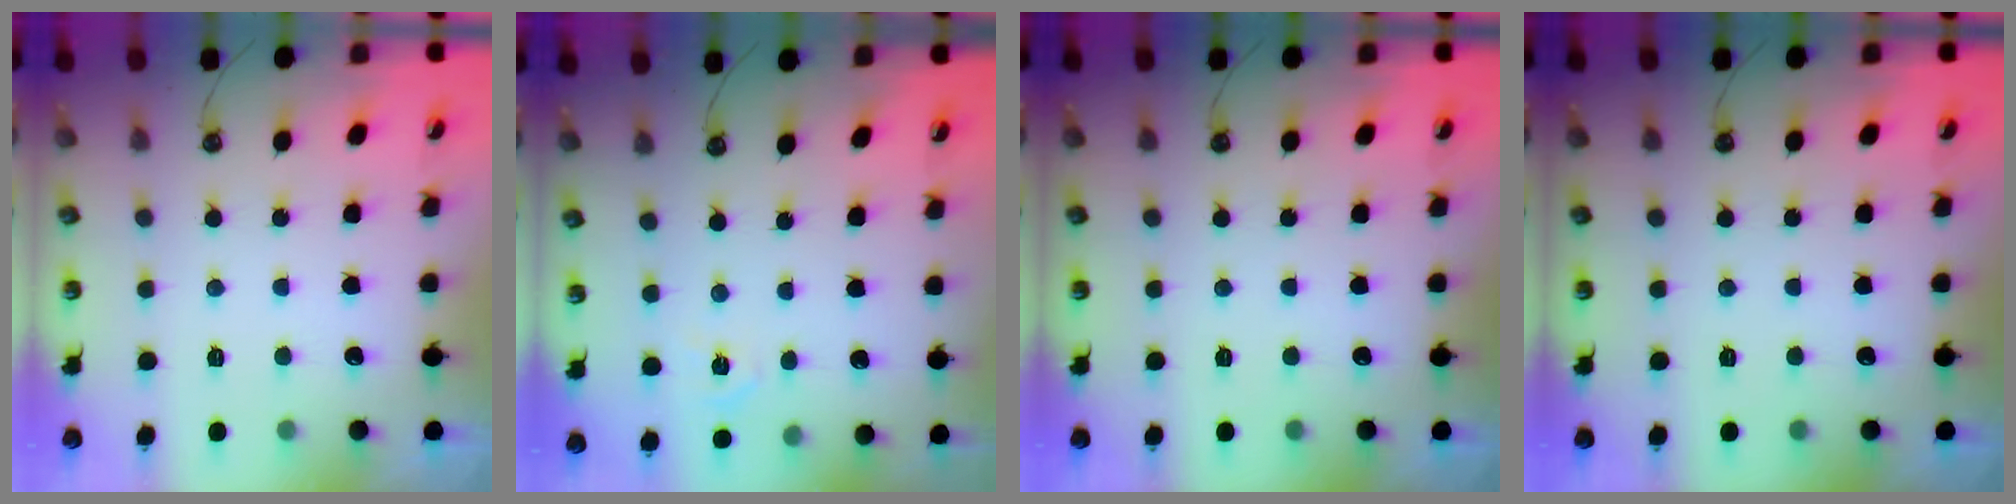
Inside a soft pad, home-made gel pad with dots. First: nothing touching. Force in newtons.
{"total": 3.2, "press": 3.2, "slide": 0.4}
{"total": 0.0}
{"total": 0.0}